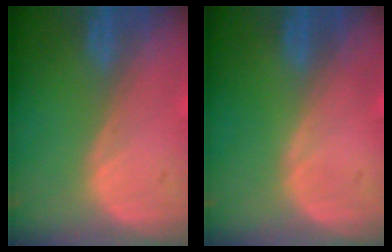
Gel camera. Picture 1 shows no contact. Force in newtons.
{"total": 0.0}